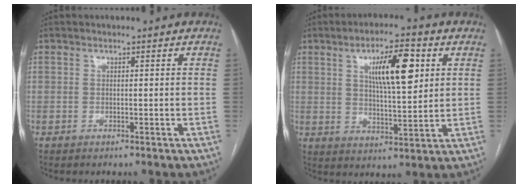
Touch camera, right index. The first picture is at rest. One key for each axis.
{"total": 10.9, "fx": 3.9, "fy": 2.6, "fz": 9.8, "tx": -0.164, "ty": 0.006, "tz": 0.066}